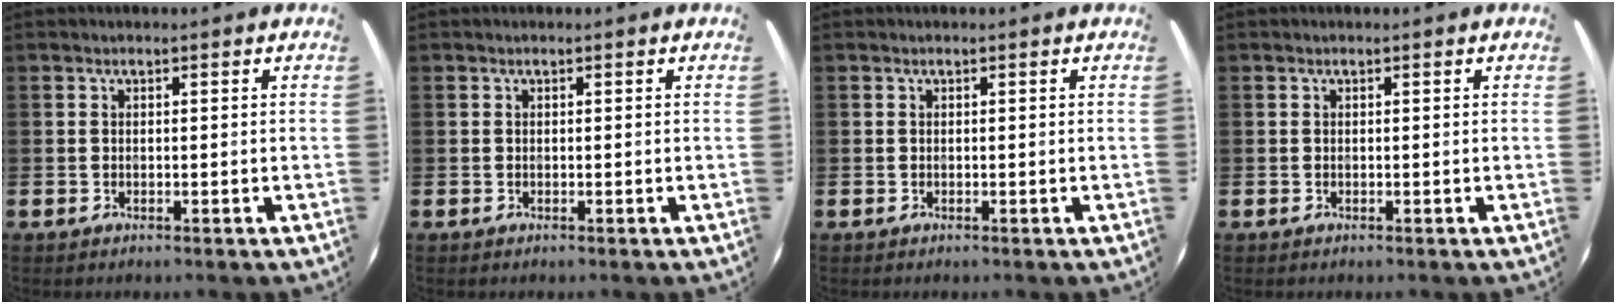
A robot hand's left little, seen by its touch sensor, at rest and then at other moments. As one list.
[{"total": 0.0}, {"total": 0.0}, {"total": 0.0}]